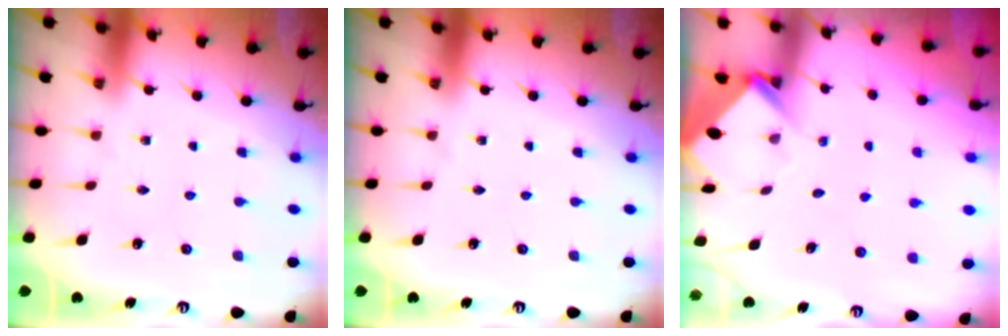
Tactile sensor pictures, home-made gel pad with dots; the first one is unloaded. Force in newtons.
{"total": 0.0}
{"total": 3.8, "press": 3.8, "slide": 0.2}